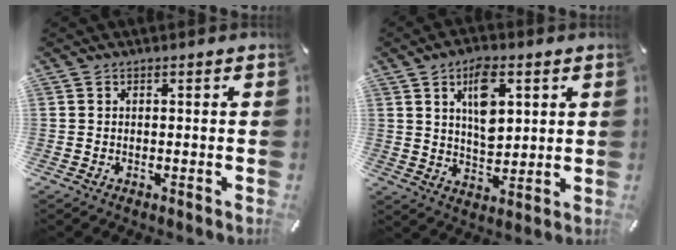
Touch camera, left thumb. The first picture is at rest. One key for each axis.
{"total": 10.0, "fx": 4.1, "fy": 5.8, "fz": 7.1, "tx": -0.110, "ty": -0.008, "tz": 0.069}